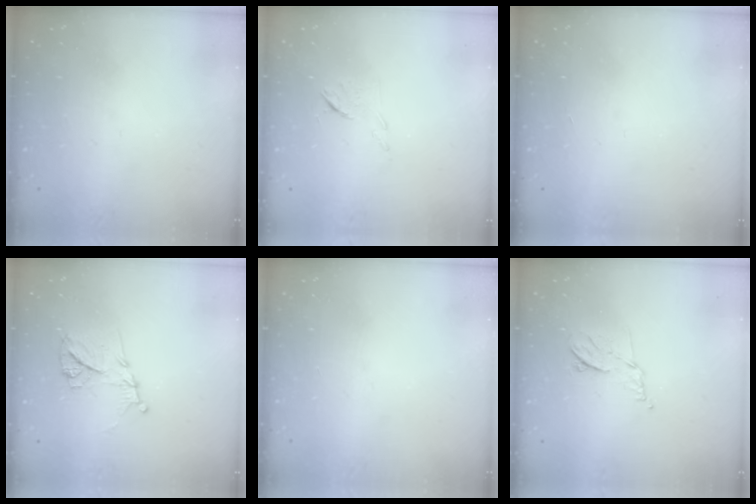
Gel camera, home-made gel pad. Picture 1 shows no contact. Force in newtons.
{"total": 6.0, "press": 6.0, "slide": 0.7}
{"total": 1.7, "press": 1.7, "slide": 0.1}
{"total": 11.4, "press": 11.4, "slide": 0.3}
{"total": 0.0}
{"total": 7.4, "press": 7.3, "slide": 1.2}